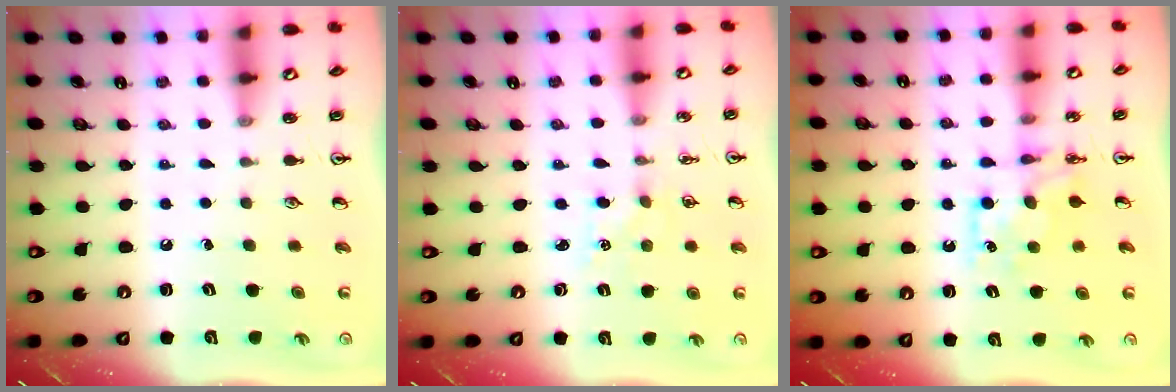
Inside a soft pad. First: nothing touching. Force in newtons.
{"total": 2.1, "press": 2.1, "slide": 0.3}
{"total": 7.7, "press": 7.7, "slide": 0.7}